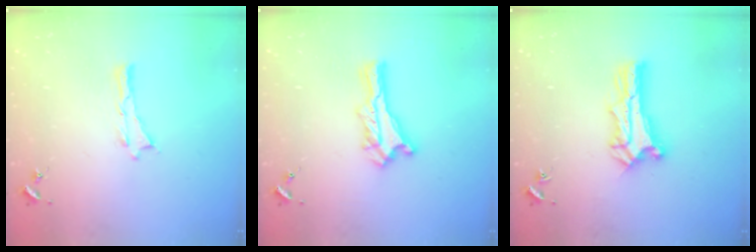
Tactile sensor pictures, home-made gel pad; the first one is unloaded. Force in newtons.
{"total": 0.6, "press": 0.5, "slide": 0.2}
{"total": 2.7, "press": 2.7, "slide": 0.3}